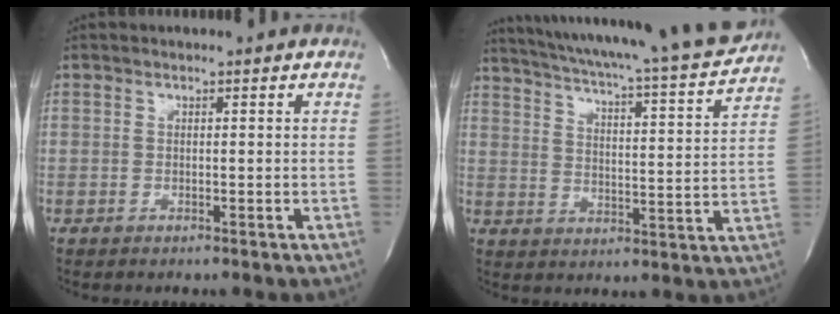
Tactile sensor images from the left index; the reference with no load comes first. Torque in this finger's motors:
{"motor_torque": [0.05, -0.06, 0.36, 0.11]}